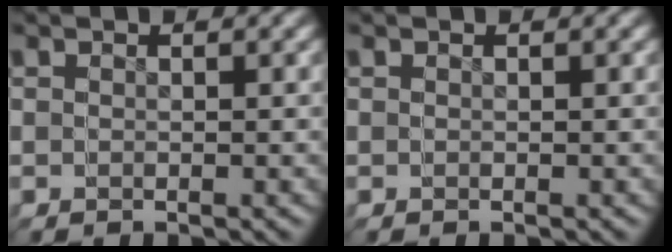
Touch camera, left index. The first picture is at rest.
{"total": 0.0}